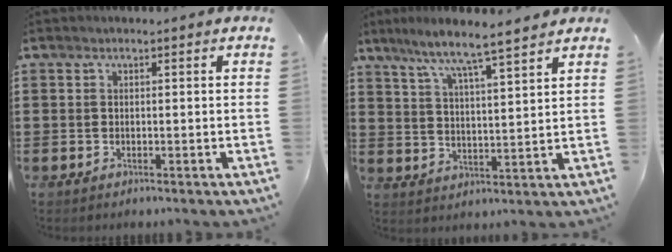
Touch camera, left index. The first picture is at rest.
{"total": 6.1, "force": [5.5, -0.5, 2.6], "torque": [-0.075, -0.033, 0.091]}